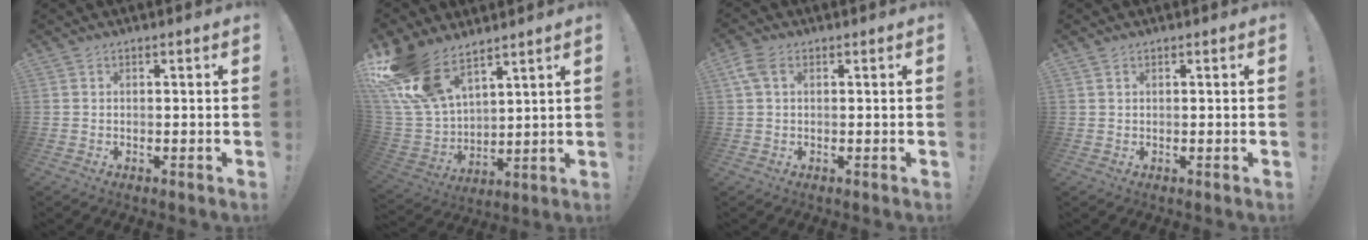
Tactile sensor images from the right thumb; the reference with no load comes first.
{"total": 17.4, "force": [12.1, 9.0, 8.8], "torque": [-0.177, -0.073, 0.232]}
{"total": 4.1, "force": [1.5, 2.3, 3.0], "torque": [-0.063, 0.007, 0.031]}
{"total": 0.7, "force": [0.5, 0.3, 0.4], "torque": [-0.011, 0.001, 0.011]}